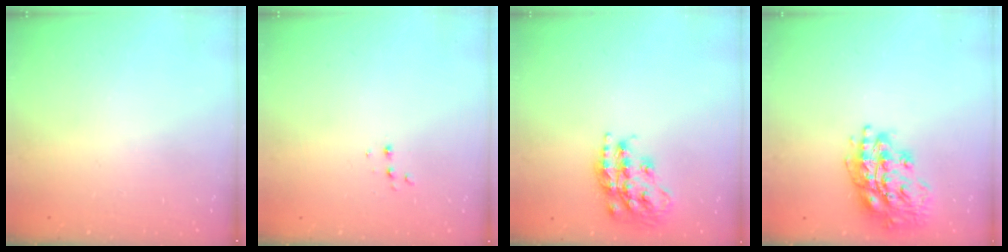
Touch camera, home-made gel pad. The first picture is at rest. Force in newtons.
{"total": 4.1, "press": 4.0, "slide": 0.8}
{"total": 17.1, "press": 17.1, "slide": 1.0}
{"total": 17.5, "press": 17.5, "slide": 0.9}